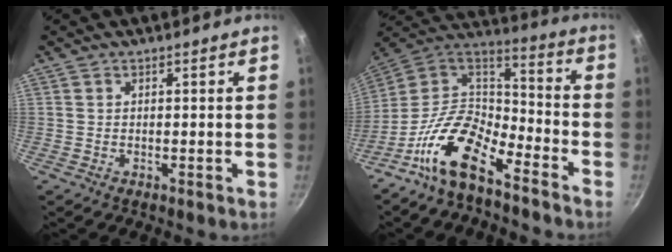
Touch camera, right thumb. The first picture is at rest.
{"total": 16.2, "force": [-10.2, 7.5, 10.1], "torque": [-0.169, 0.087, -0.209]}